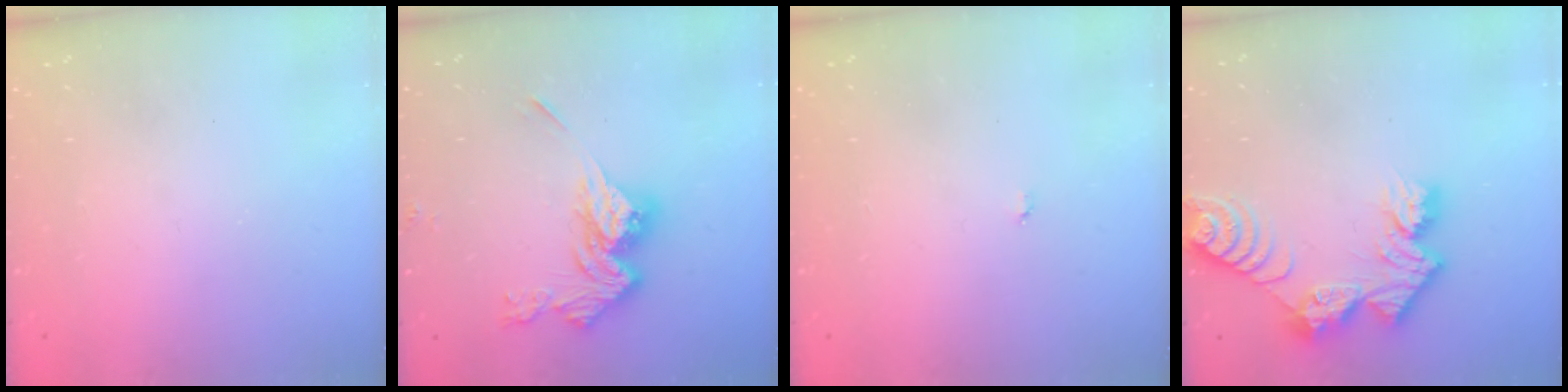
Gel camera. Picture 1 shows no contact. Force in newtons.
{"total": 14.5, "press": 14.5, "slide": 0.8}
{"total": 2.9, "press": 2.9, "slide": 0.3}
{"total": 11.0, "press": 11.0, "slide": 0.8}